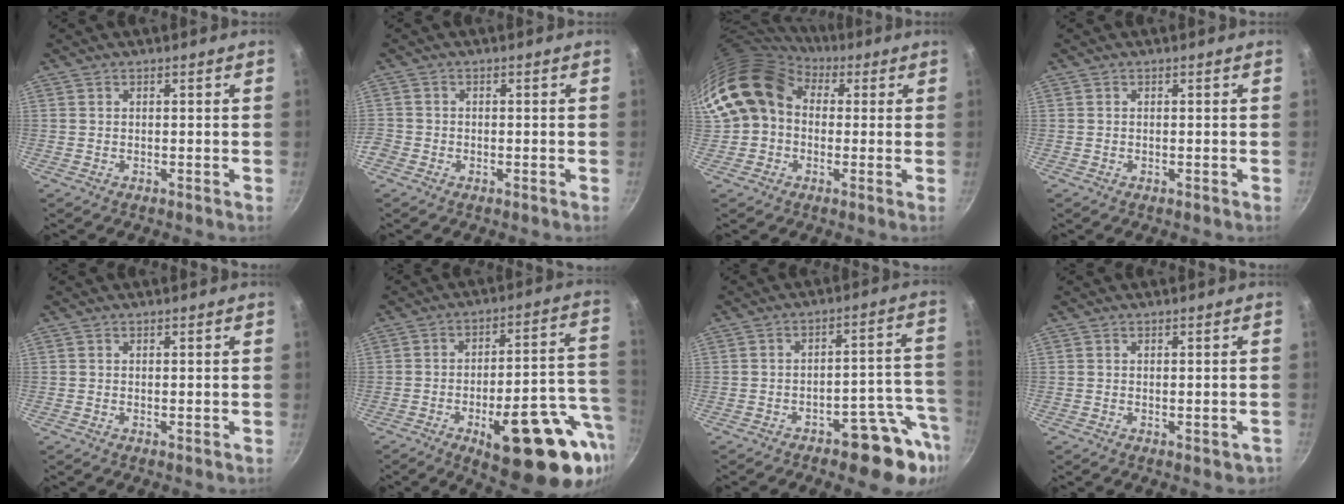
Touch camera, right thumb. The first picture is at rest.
{"total": 2.7, "force": [-1.4, 2.1, 0.9], "torque": [-0.027, 0.003, -0.031]}
{"total": 13.9, "force": [2.1, 11.4, 7.6], "torque": [-0.117, 0.028, 0.022]}
{"total": 0.0}
{"total": 0.0}
{"total": 23.8, "force": [-9.5, 8.4, 20.1], "torque": [-0.223, 0.032, -0.124]}
{"total": 11.4, "force": [-6.0, 4.8, 8.4], "torque": [-0.051, 0.061, -0.079]}
{"total": 2.1, "force": [-0.6, 0.9, 1.8], "torque": [-0.019, -0.004, -0.007]}